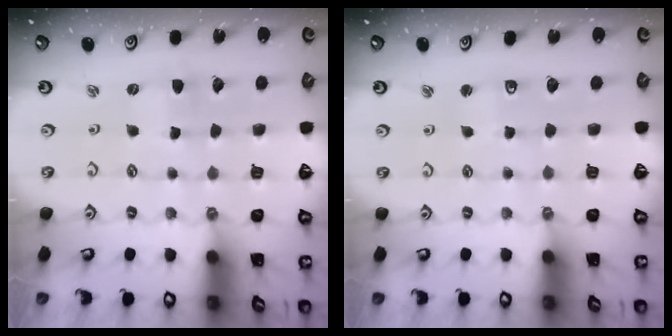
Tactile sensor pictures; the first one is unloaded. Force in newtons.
{"total": 3.2, "press": 3.2, "slide": 0.6}